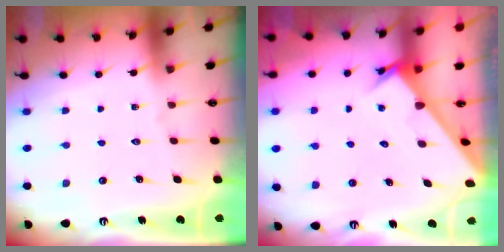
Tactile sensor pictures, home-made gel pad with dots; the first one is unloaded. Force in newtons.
{"total": 2.8, "press": 2.8, "slide": 0.0}